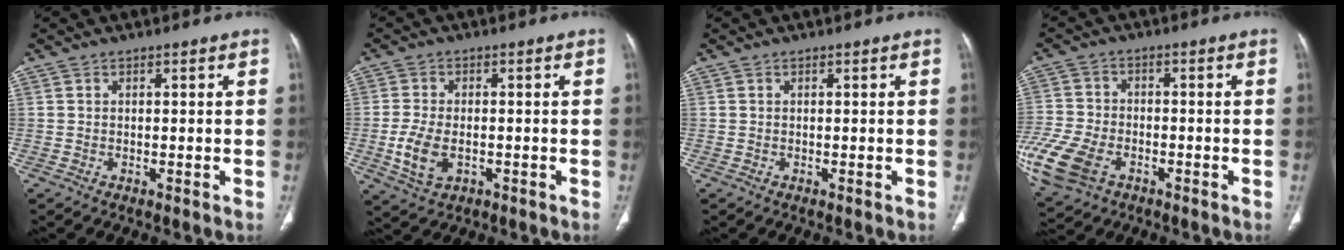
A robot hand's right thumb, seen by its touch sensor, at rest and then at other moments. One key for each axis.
{"total": 6.9, "fx": -1.6, "fy": 4.2, "fz": 5.2, "tx": -0.110, "ty": -0.001, "tz": -0.026}
{"total": 0.0}
{"total": 14.4, "fx": -6.4, "fy": 9.2, "fz": 9.1, "tx": -0.228, "ty": -0.001, "tz": -0.117}